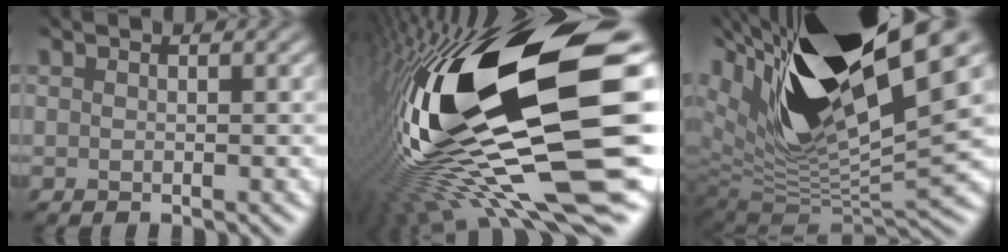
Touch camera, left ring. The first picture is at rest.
{"total": 19.9, "force": [-0.8, 5.7, 19.0], "torque": [-0.351, -0.025, -0.023]}
{"total": 17.6, "force": [6.4, 6.4, 15.0], "torque": [-0.273, 0.004, 0.109]}